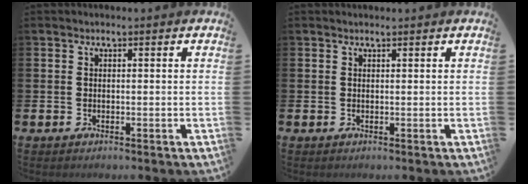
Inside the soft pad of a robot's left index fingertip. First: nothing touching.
{"total": 0.6, "force": [0.6, 0.0, 0.1], "torque": [0.001, 0.000, 0.010]}